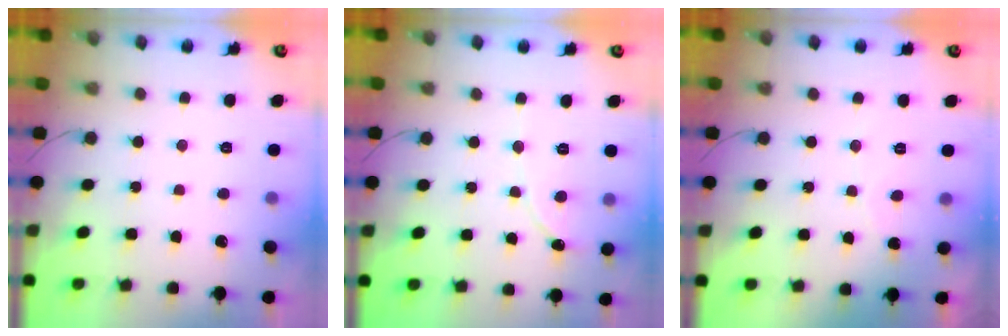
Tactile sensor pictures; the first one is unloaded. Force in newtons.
{"total": 1.7, "press": 1.7, "slide": 0.1}
{"total": 2.8, "press": 2.8, "slide": 0.1}